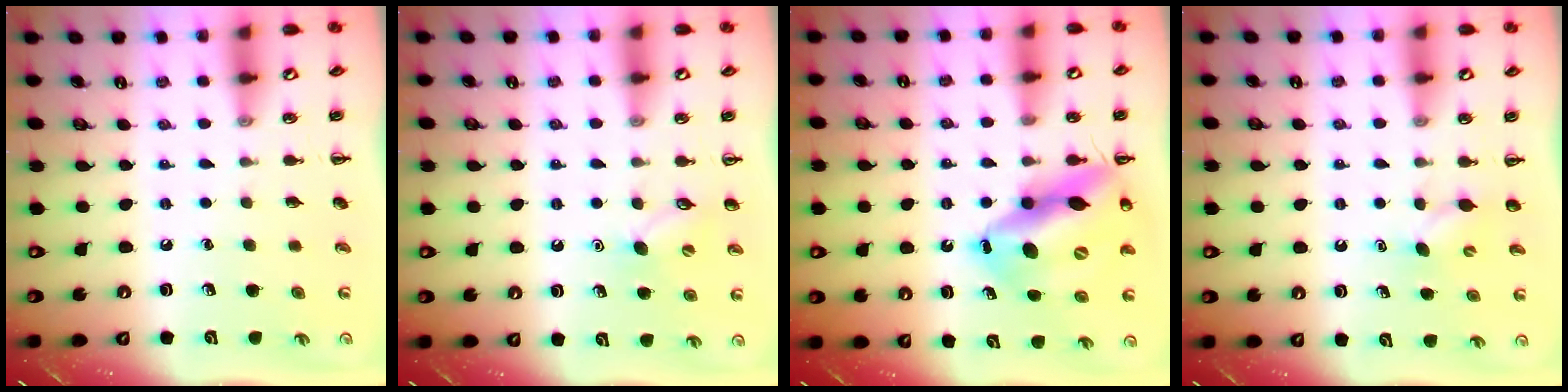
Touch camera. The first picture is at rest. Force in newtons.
{"total": 5.5, "press": 5.3, "slide": 1.4}
{"total": 17.5, "press": 16.7, "slide": 5.3}
{"total": 3.5, "press": 3.3, "slide": 1.1}